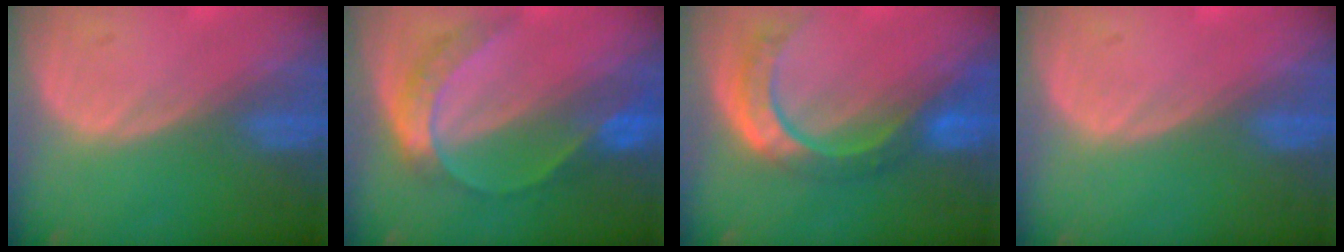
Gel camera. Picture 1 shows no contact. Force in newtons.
{"total": 7.4, "press": 6.2, "slide": 4.0}
{"total": 8.6, "press": 7.2, "slide": 4.8}
{"total": 0.5, "press": 0.1, "slide": 0.5}